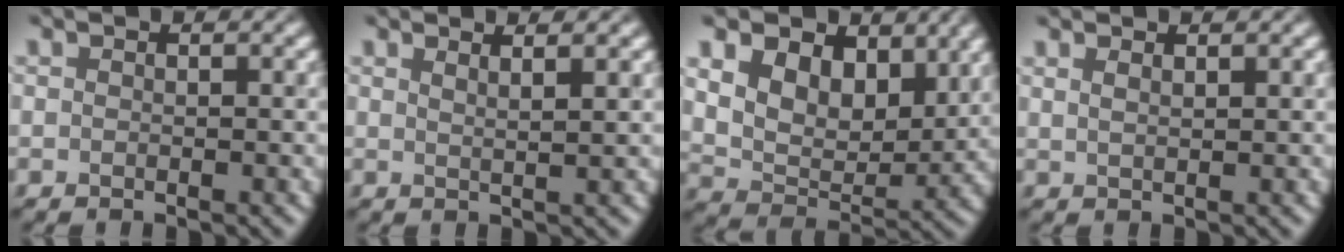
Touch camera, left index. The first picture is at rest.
{"total": 2.5, "force": [1.7, 0.8, 1.7], "torque": [-0.005, 0.011, 0.003]}
{"total": 8.0, "force": [3.9, 5.2, 4.6], "torque": [-0.096, -0.004, 0.057]}
{"total": 1.6, "force": [1.1, 0.6, 1.0], "torque": [-0.008, 0.000, 0.012]}